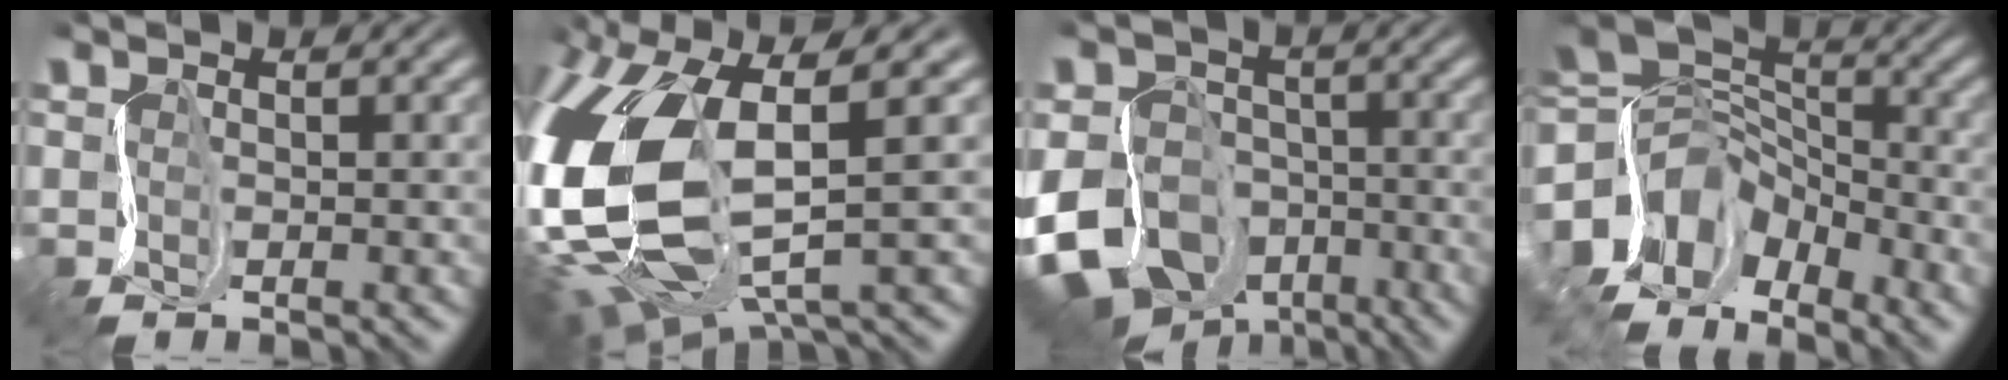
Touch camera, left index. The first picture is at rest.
{"total": 13.6, "force": [-1.1, 7.1, 11.6], "torque": [-0.284, -0.019, -0.012]}
{"total": 12.6, "force": [-6.5, 8.9, 6.0], "torque": [-0.131, -0.032, -0.118]}
{"total": 10.4, "force": [-5.9, 6.6, 5.4], "torque": [-0.119, 0.006, -0.124]}